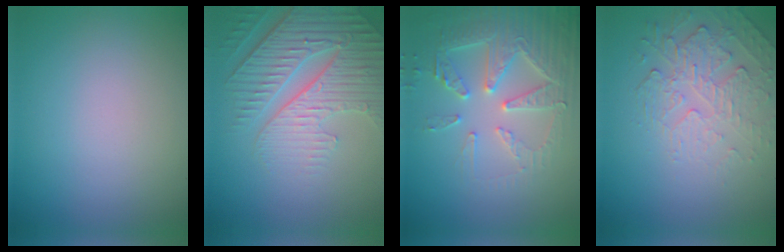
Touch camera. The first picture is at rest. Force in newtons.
{"total": 5.7, "press": 4.9, "slide": 3.0}
{"total": 4.8, "press": 4.6, "slide": 1.5}
{"total": 2.4, "press": 1.7, "slide": 1.7}